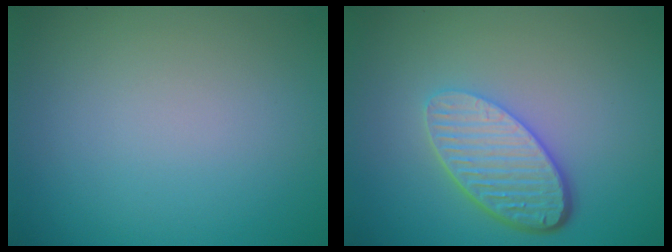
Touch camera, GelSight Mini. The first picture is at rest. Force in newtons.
{"total": 5.3, "press": 3.9, "slide": 3.6}